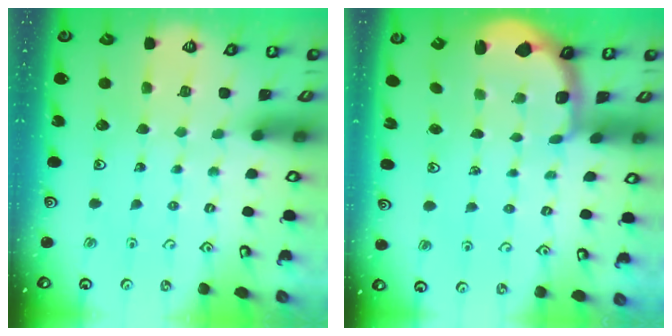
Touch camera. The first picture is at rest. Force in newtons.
{"total": 2.2, "press": 1.5, "slide": 1.6}